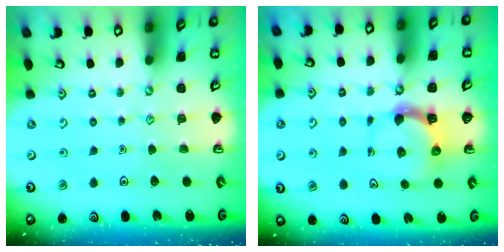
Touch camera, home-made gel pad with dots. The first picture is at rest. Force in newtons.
{"total": 4.7, "press": 4.6, "slide": 0.8}